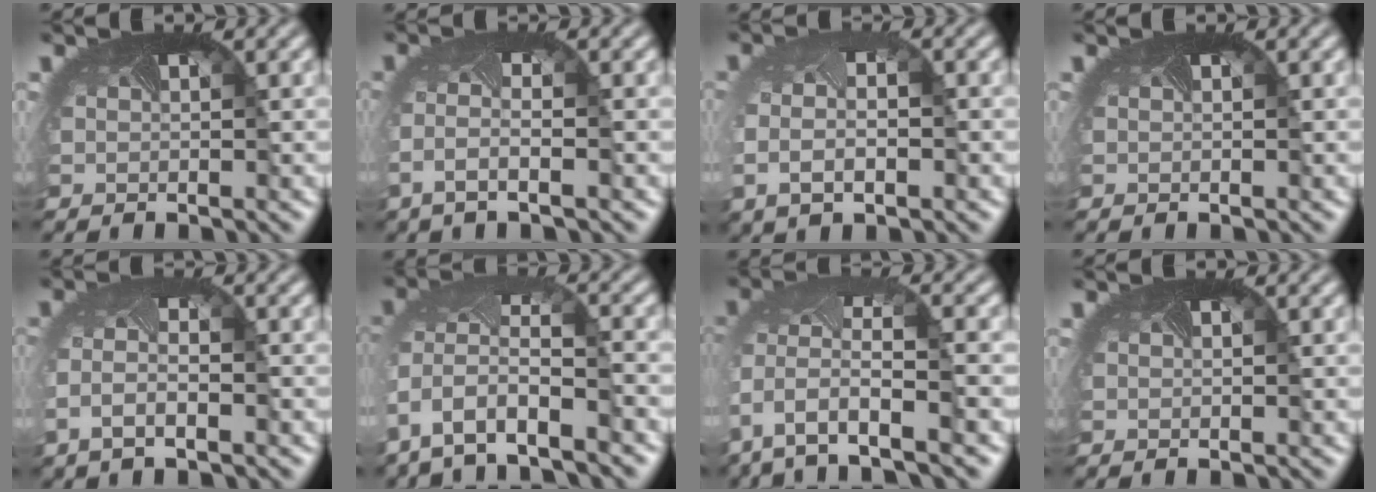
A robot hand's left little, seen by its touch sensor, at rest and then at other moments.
{"total": 2.2, "force": [-1.1, 0.5, 1.9], "torque": [-0.057, -0.005, -0.031]}
{"total": 4.1, "force": [-0.6, 2.4, 3.3], "torque": [-0.085, -0.010, -0.009]}
{"total": 0.0}
{"total": 2.6, "force": [-1.2, 1.1, 2.1], "torque": [-0.064, -0.005, -0.027]}
{"total": 8.0, "force": [-4.2, 4.1, 5.5], "torque": [-0.143, -0.027, -0.050]}
{"total": 7.9, "force": [-3.4, 3.6, 6.2], "torque": [-0.166, -0.026, -0.051]}
{"total": 0.0}